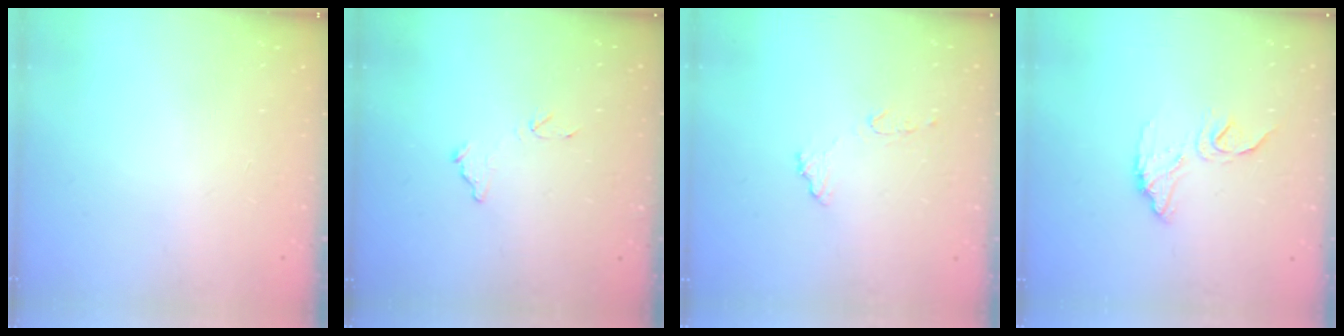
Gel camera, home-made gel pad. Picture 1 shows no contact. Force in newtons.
{"total": 7.9, "press": 7.9, "slide": 0.4}
{"total": 9.2, "press": 9.2, "slide": 0.5}
{"total": 10.0, "press": 10.0, "slide": 0.4}